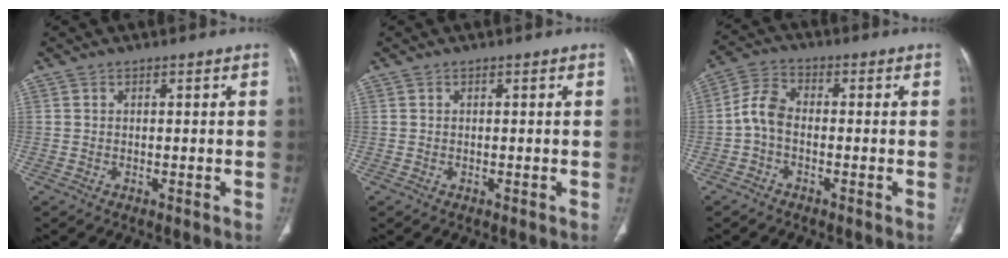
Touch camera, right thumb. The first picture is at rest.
{"total": 0.0}
{"total": 5.4, "force": [-1.2, 3.4, 4.1], "torque": [-0.080, 0.020, -0.035]}